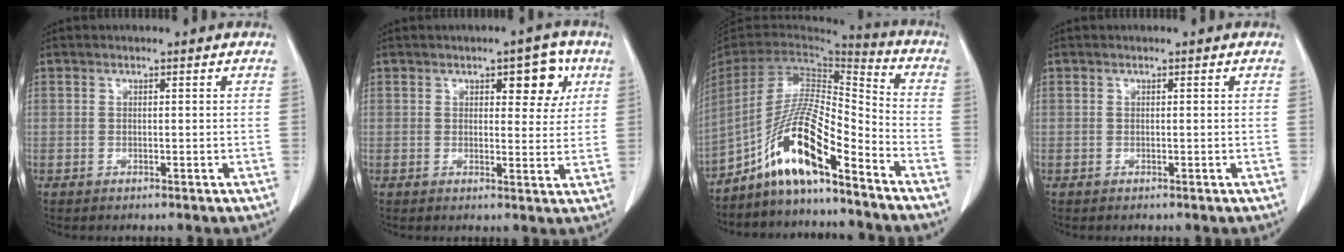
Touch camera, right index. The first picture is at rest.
{"total": 5.7, "force": [2.6, 2.4, 4.5], "torque": [-0.047, 0.005, 0.030]}
{"total": 13.7, "force": [-9.4, 1.6, 9.9], "torque": [-0.188, 0.005, -0.172]}
{"total": 0.0}